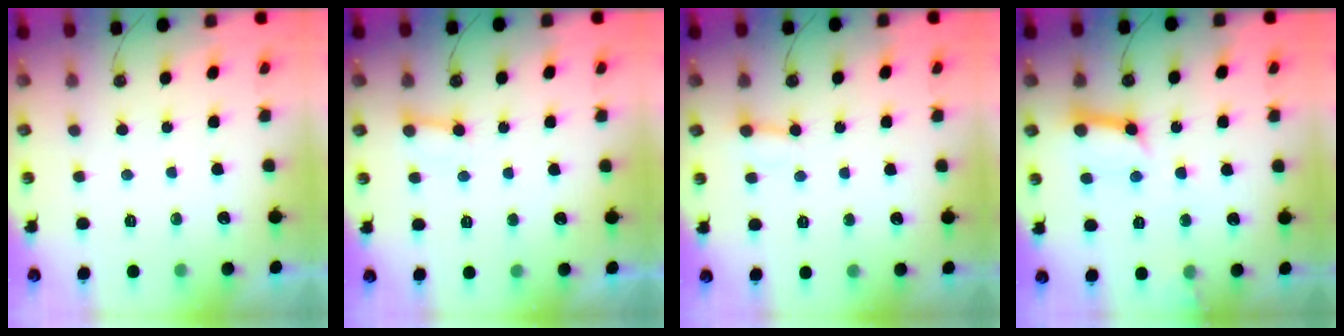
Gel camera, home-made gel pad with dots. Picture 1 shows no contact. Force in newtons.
{"total": 5.2, "press": 5.1, "slide": 0.5}
{"total": 2.8, "press": 2.8, "slide": 0.3}
{"total": 10.6, "press": 10.5, "slide": 1.4}